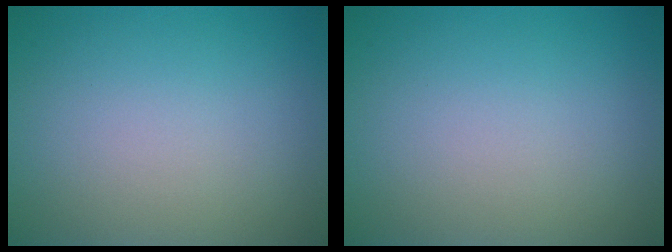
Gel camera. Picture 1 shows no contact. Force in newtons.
{"total": 0.0}